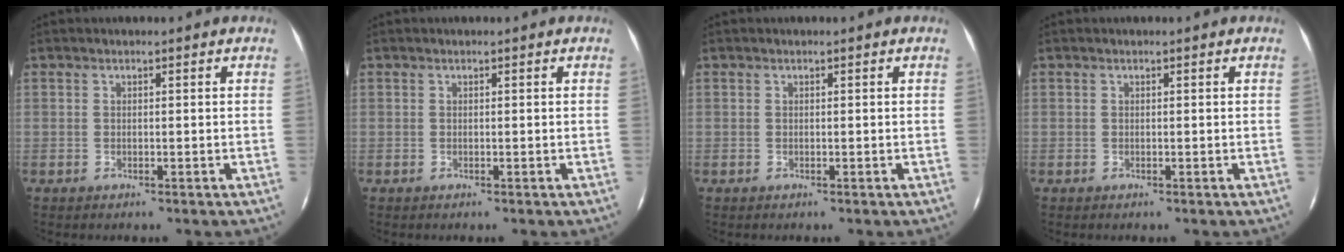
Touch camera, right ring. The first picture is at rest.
{"total": 0.0}
{"total": 0.0}
{"total": 0.0}